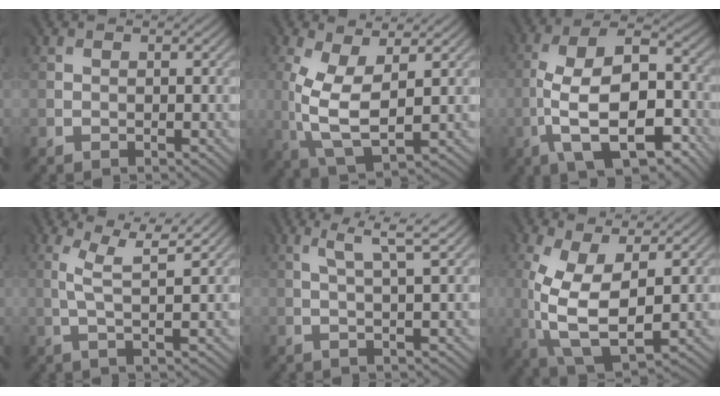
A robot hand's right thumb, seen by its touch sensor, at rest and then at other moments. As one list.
[{"total": 7.7, "force": [0.6, 3.2, 6.9], "torque": [-0.171, 0.001, 0.016]}, {"total": 12.5, "force": [-4.8, 5.5, 10.2], "torque": [-0.198, -0.006, -0.077]}, {"total": 4.1, "force": [1.6, 0.2, 3.8], "torque": [-0.073, 0.004, 0.033]}, {"total": 3.3, "force": [1.5, -0.3, 2.9], "torque": [-0.055, 0.008, 0.032]}, {"total": 9.7, "force": [-0.1, 4.5, 8.6], "torque": [-0.209, -0.006, 0.007]}]